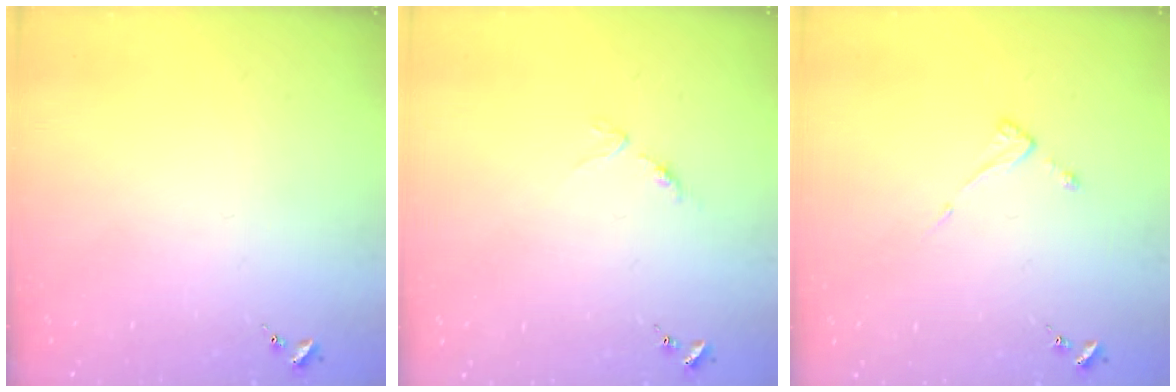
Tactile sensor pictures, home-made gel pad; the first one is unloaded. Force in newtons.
{"total": 3.0, "press": 2.9, "slide": 0.4}
{"total": 3.9, "press": 3.9, "slide": 0.3}